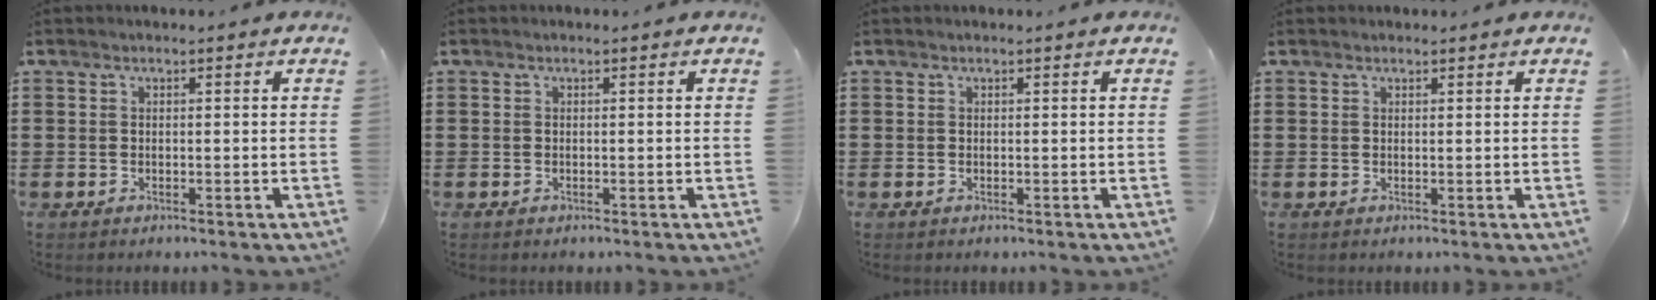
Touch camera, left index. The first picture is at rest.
{"total": 0.0}
{"total": 0.0}
{"total": 0.6, "force": [0.6, 0.2, 0.1], "torque": [-0.004, 0.000, 0.013]}